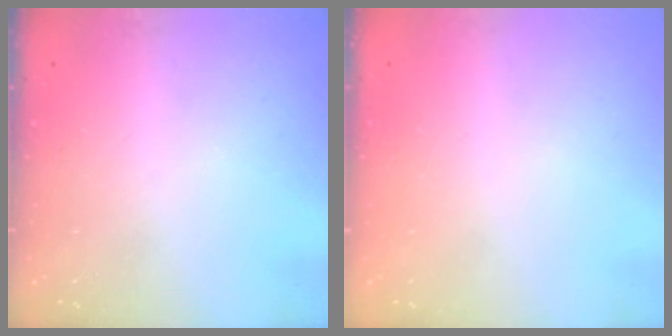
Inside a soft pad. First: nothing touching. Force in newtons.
{"total": 1.9, "press": 1.9, "slide": 0.1}